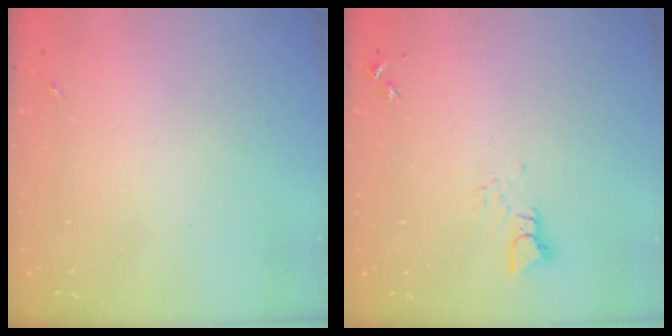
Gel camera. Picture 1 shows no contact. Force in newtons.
{"total": 3.2, "press": 3.2, "slide": 0.2}